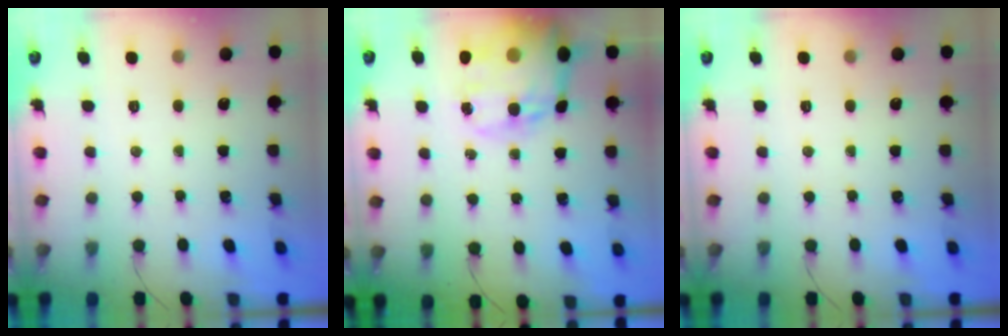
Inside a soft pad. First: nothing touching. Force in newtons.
{"total": 21.3, "press": 20.7, "slide": 5.1}
{"total": 0.0}